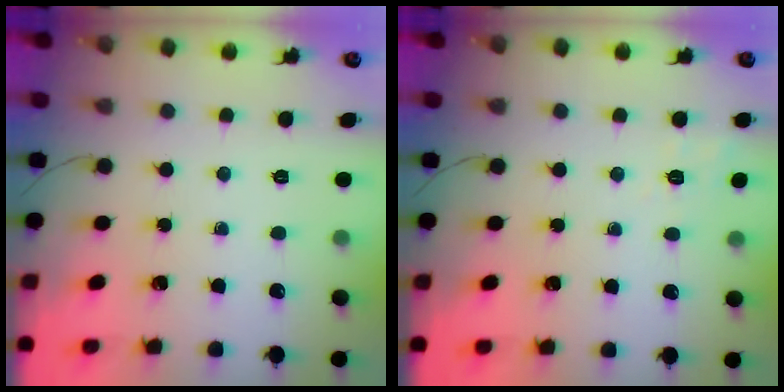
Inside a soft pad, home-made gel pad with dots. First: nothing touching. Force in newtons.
{"total": 1.7, "press": 0.1, "slide": 1.7}